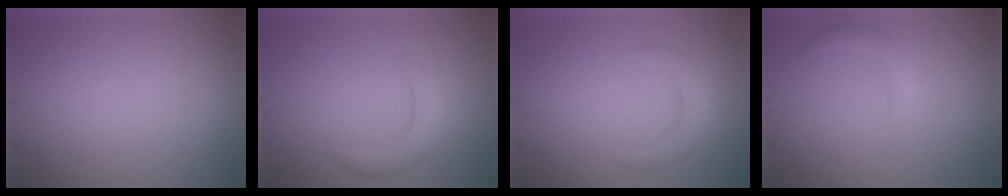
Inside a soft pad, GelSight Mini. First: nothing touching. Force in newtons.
{"total": 2.5, "press": 2.5, "slide": 0.2}
{"total": 2.4, "press": 2.4, "slide": 0.0}
{"total": 1.6, "press": 1.6, "slide": 0.1}